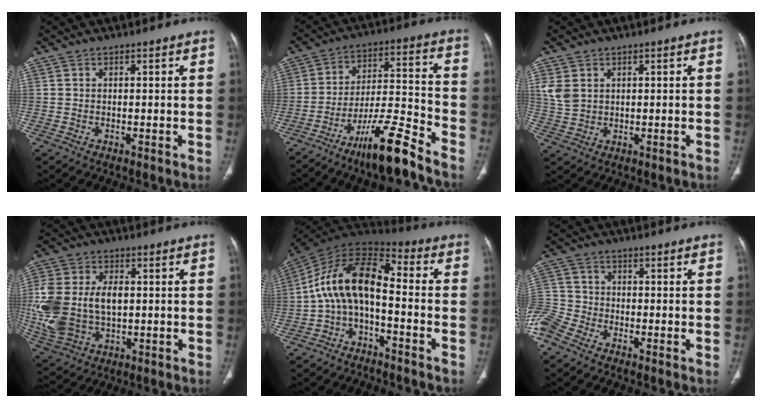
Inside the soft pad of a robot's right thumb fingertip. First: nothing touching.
{"total": 14.5, "force": [-10.6, 2.1, 9.6], "torque": [-0.167, 0.077, -0.182]}
{"total": 4.3, "force": [1.3, 3.2, 2.6], "torque": [-0.054, 0.000, 0.036]}
{"total": 18.5, "force": [0.3, 12.2, 13.9], "torque": [-0.324, -0.001, 0.021]}
{"total": 13.0, "force": [-3.0, 6.6, 10.8], "torque": [-0.188, 0.086, -0.068]}
{"total": 6.7, "force": [-4.9, 3.5, 2.8], "torque": [-0.074, 0.011, -0.110]}